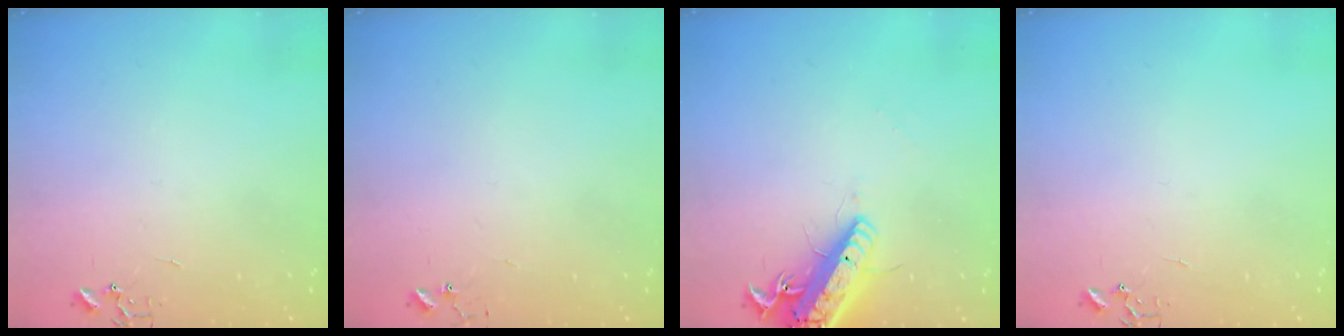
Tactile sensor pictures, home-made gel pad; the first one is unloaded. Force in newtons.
{"total": 5.2, "press": 5.2, "slide": 0.4}
{"total": 17.2, "press": 16.8, "slide": 3.6}
{"total": 0.0}